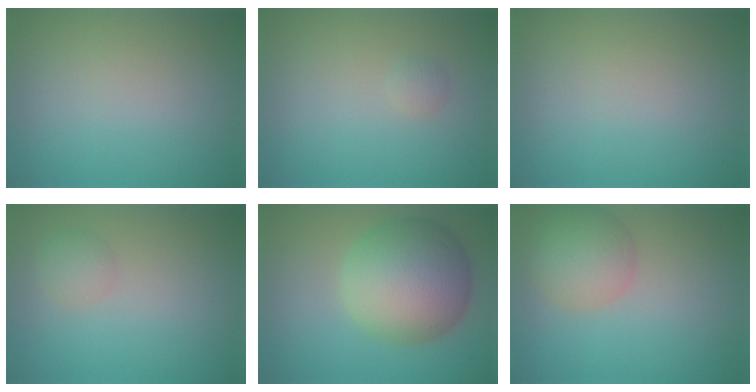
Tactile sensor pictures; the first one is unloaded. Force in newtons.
{"total": 0.7, "press": 0.7, "slide": 0.0}
{"total": 0.0}
{"total": 1.6, "press": 1.6, "slide": 0.1}
{"total": 10.1, "press": 10.1, "slide": 0.3}
{"total": 4.9, "press": 4.9, "slide": 0.2}